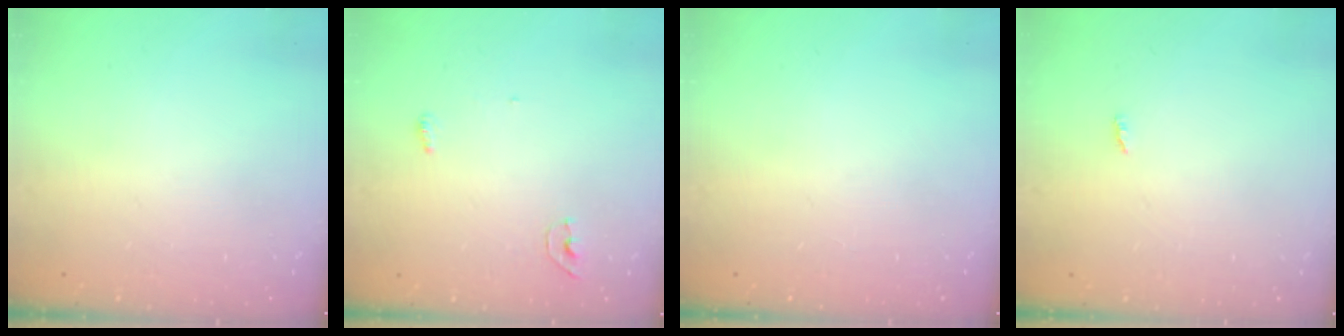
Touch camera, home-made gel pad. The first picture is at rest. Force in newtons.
{"total": 6.4, "press": 4.1, "slide": 4.9}
{"total": 0.0}
{"total": 1.8, "press": 1.8, "slide": 0.2}